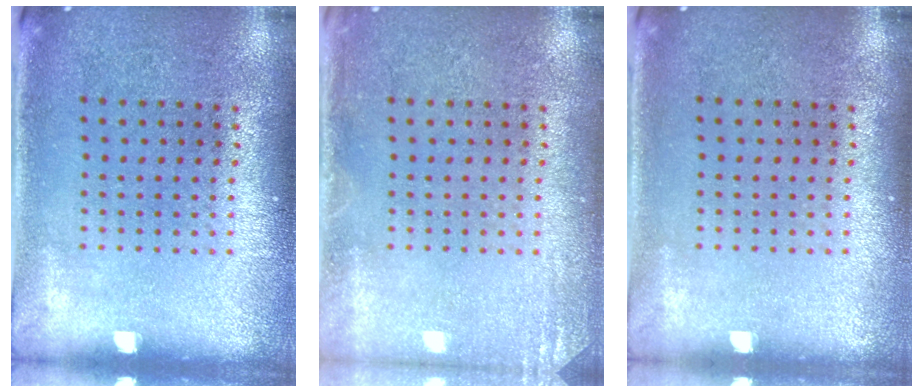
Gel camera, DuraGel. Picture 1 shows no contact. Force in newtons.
{"total": 1.5, "press": 1.4, "slide": 0.2}
{"total": 0.0}